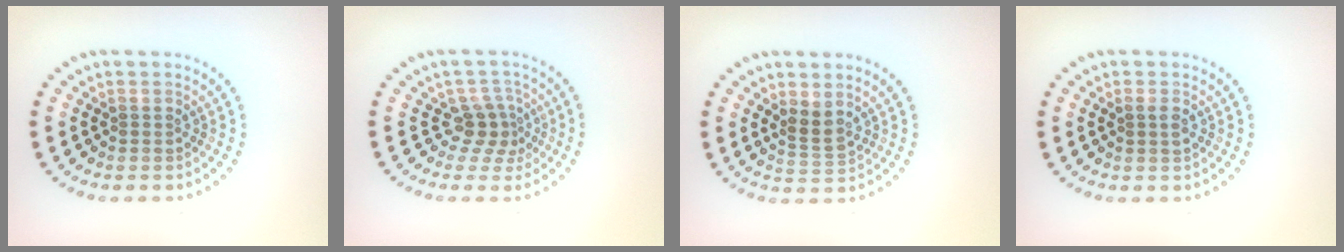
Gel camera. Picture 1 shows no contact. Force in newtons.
{"total": 2.5, "press": 1.7, "slide": 1.8}
{"total": 2.1, "press": 1.6, "slide": 1.4}
{"total": 0.9, "press": 0.9, "slide": 0.3}